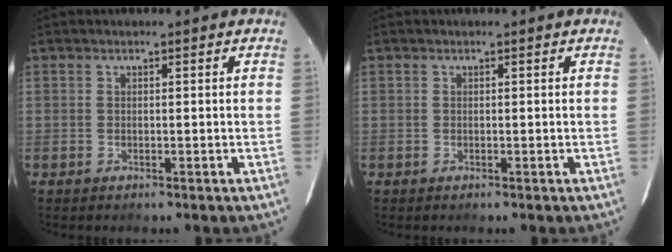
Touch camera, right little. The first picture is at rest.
{"total": 0.0}